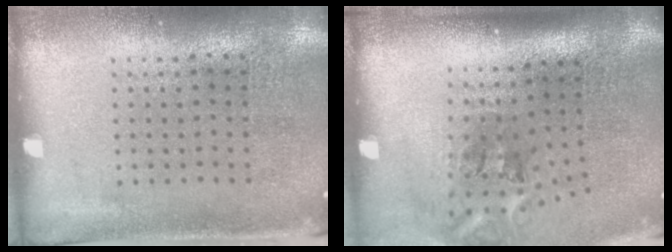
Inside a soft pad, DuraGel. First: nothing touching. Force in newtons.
{"total": 2.3, "press": 1.4, "slide": 1.9}